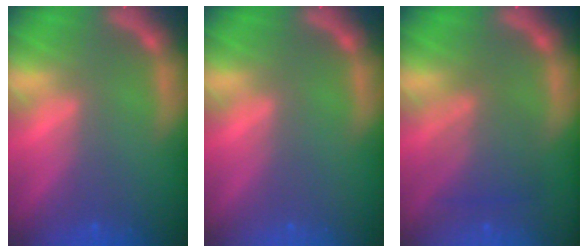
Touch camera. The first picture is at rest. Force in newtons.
{"total": 0.0}
{"total": 4.5}